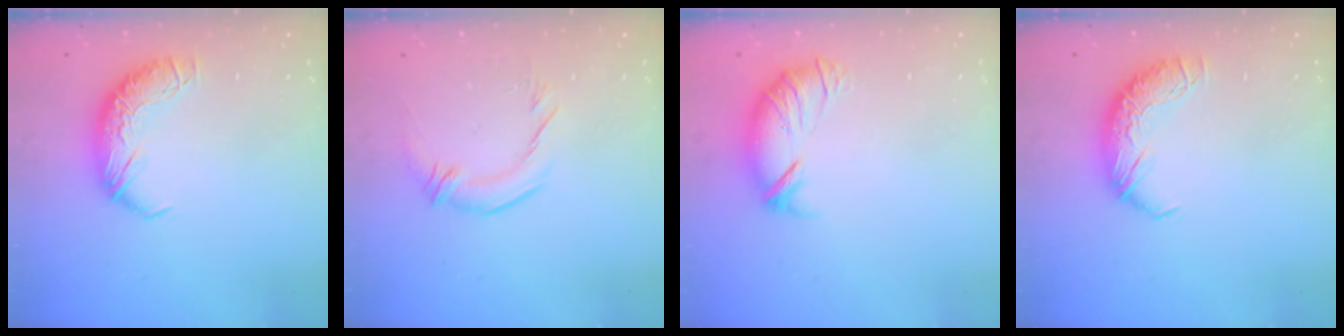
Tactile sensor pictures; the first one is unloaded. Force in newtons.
{"total": 1.8, "press": 0.7, "slide": 1.7}
{"total": 3.6, "press": 3.1, "slide": 1.8}
{"total": 0.0}